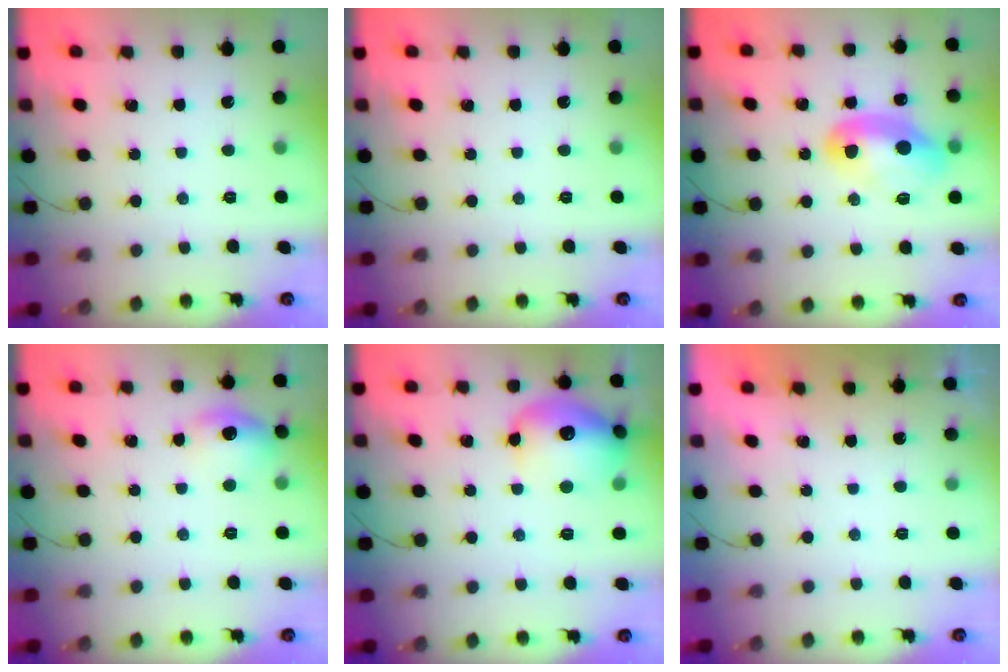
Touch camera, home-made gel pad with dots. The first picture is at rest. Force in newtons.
{"total": 0.0}
{"total": 12.2, "press": 12.1, "slide": 1.3}
{"total": 9.6, "press": 9.3, "slide": 2.4}
{"total": 15.8, "press": 15.7, "slide": 1.8}
{"total": 1.9, "press": 0.1, "slide": 1.9}